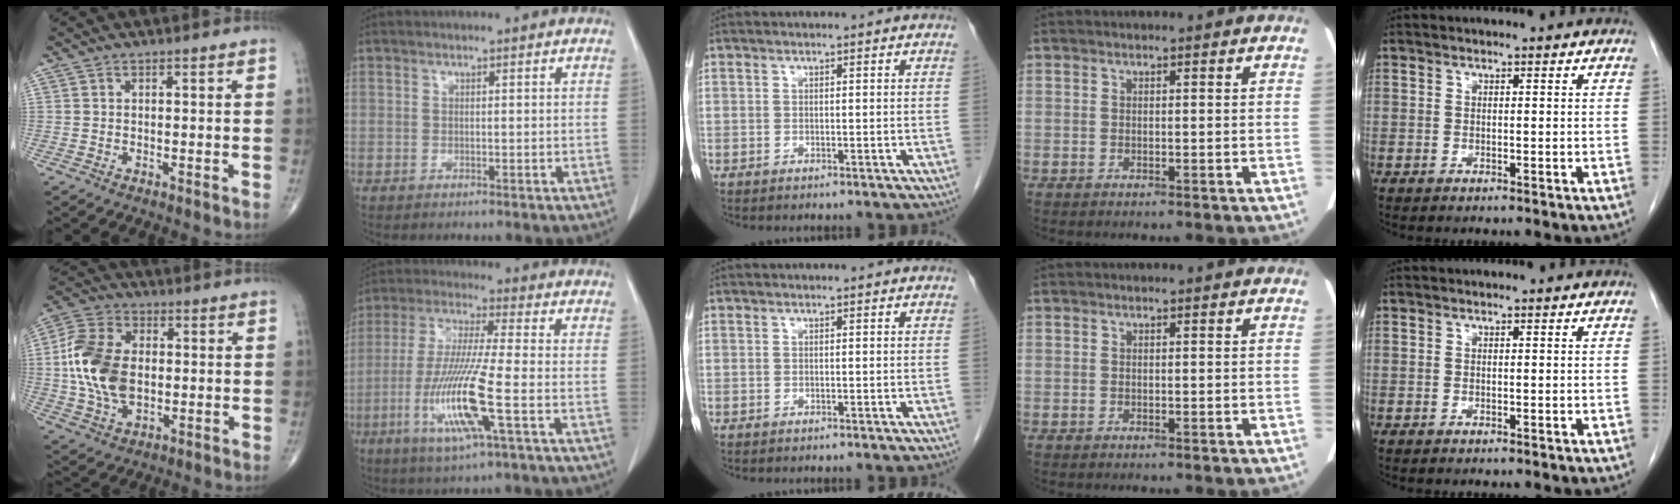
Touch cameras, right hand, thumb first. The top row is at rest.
{"thumb": {"total": 15.3, "force": [0.1, 9.8, 11.7], "torque": [-0.233, 0.011, 0.001]}, "index": {"total": 13.3, "force": [-4.1, 0.1, 12.6], "torque": [-0.261, -0.018, -0.082]}}